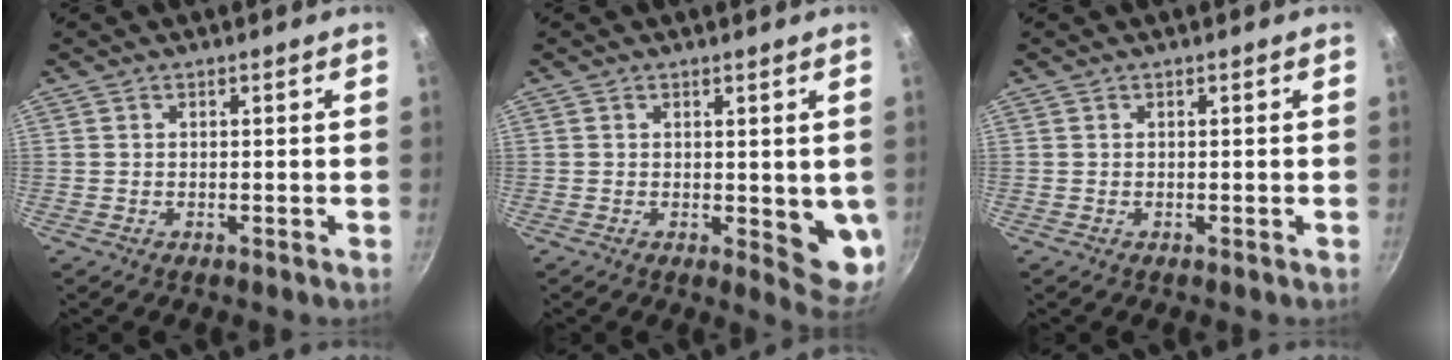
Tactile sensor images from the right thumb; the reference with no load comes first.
{"total": 6.7, "force": [0.5, 3.2, 5.8], "torque": [-0.057, -0.015, 0.011]}
{"total": 0.0}